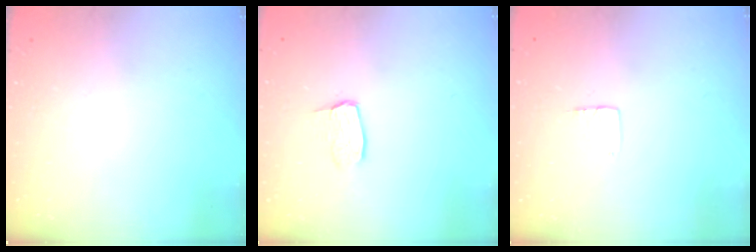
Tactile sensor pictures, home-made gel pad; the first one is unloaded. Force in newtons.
{"total": 3.0, "press": 3.0, "slide": 0.2}
{"total": 3.0, "press": 3.0, "slide": 0.2}